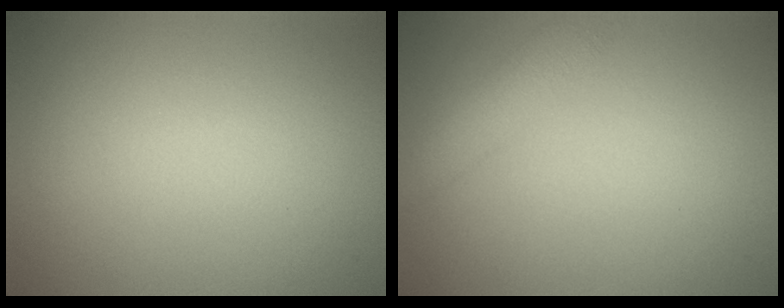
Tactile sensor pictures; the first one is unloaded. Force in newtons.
{"total": 3.0, "press": 3.0, "slide": 0.2}